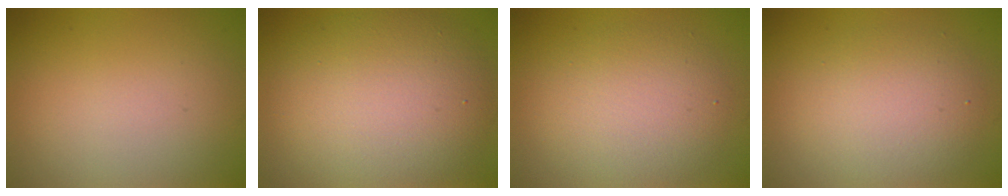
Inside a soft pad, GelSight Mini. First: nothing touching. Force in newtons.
{"total": 9.2, "press": 9.2, "slide": 0.7}
{"total": 4.8, "press": 4.8, "slide": 0.3}
{"total": 4.7, "press": 4.7, "slide": 0.4}